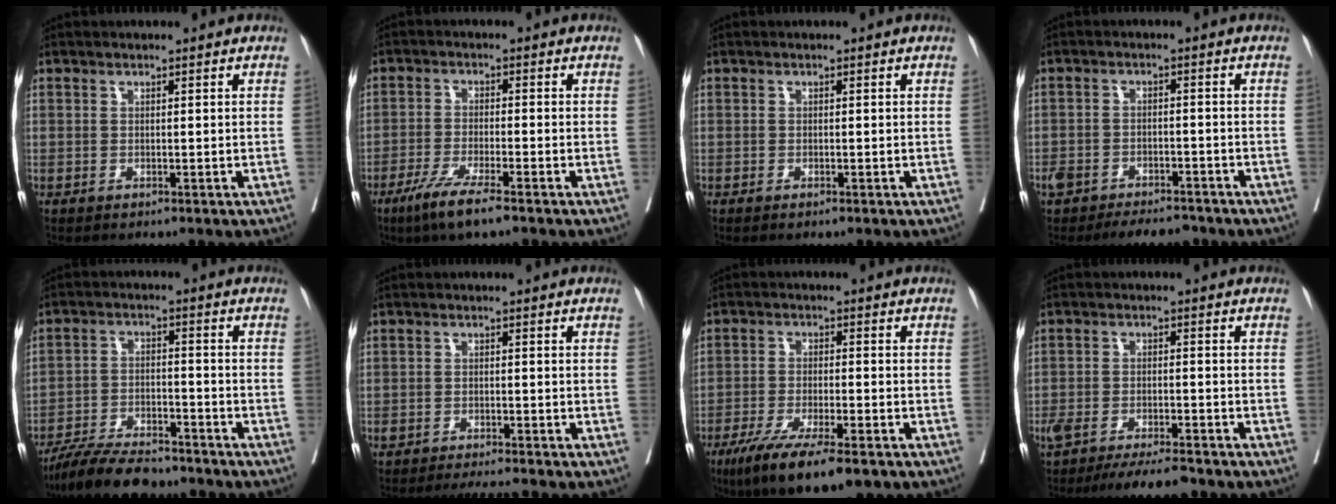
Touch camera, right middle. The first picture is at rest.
{"total": 6.6, "force": [-4.4, 0.2, 4.9], "torque": [-0.097, -0.017, -0.083]}
{"total": 0.7, "force": [-0.5, 0.1, 0.5], "torque": [-0.007, -0.002, -0.007]}
{"total": 8.6, "force": [-7.2, 3.4, 3.3], "torque": [-0.052, 0.004, -0.104]}
{"total": 11.6, "force": [-10.1, 2.5, 4.9], "torque": [-0.081, -0.012, -0.172]}
{"total": 4.2, "force": [-3.9, -0.2, 1.5], "torque": [-0.019, -0.010, -0.062]}
{"total": 12.6, "force": [-8.5, 2.4, 9.1], "torque": [-0.149, -0.028, -0.136]}
{"total": 9.1, "force": [-7.9, 1.3, 4.4], "torque": [-0.066, -0.011, -0.124]}